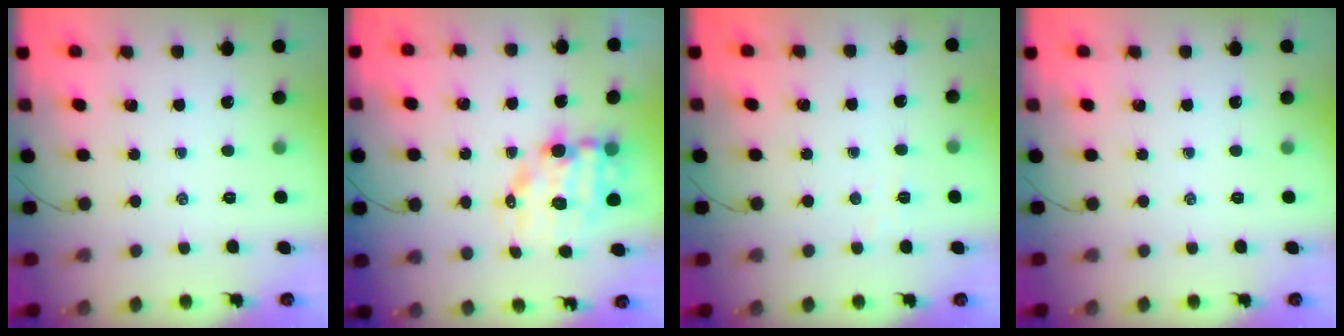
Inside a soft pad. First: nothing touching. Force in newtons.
{"total": 9.5, "press": 9.2, "slide": 2.4}
{"total": 2.6, "press": 2.4, "slide": 0.8}
{"total": 0.0}